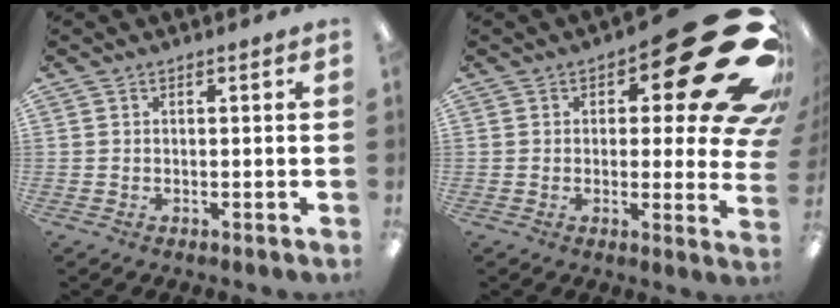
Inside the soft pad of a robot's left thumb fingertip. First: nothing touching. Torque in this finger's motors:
{"motor_torque": [2.10, 2.92, 1.92, -0.85, 0.04]}